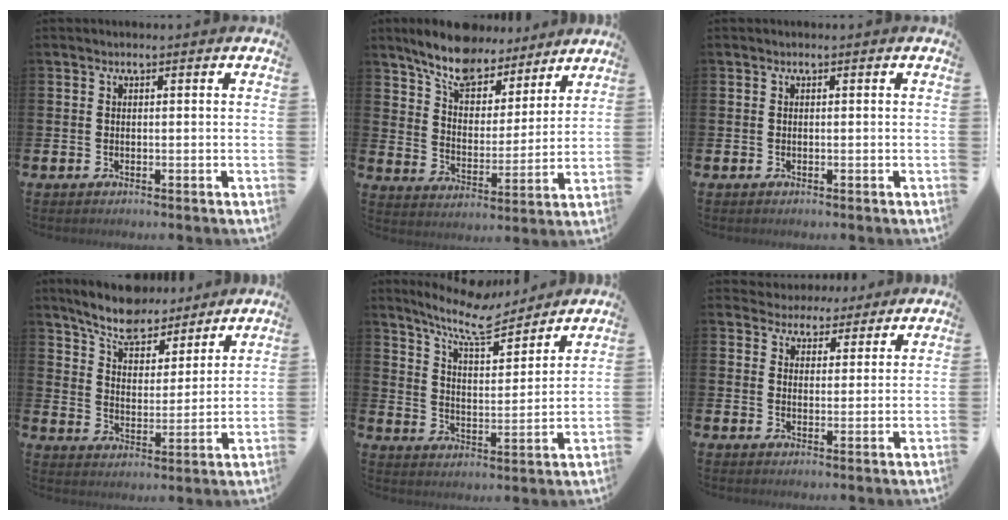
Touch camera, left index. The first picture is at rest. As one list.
[{"total": 9.2, "force": [8.2, 3.4, 2.4], "torque": [-0.078, -0.051, 0.146]}, {"total": 0.0}, {"total": 8.3, "force": [7.7, 2.3, 2.0], "torque": [-0.063, -0.046, 0.137]}, {"total": 10.0, "force": [9.0, 2.0, 4.0], "torque": [-0.098, -0.051, 0.158]}, {"total": 3.9, "force": [3.5, 1.6, -0.5], "torque": [-0.006, -0.022, 0.061]}]